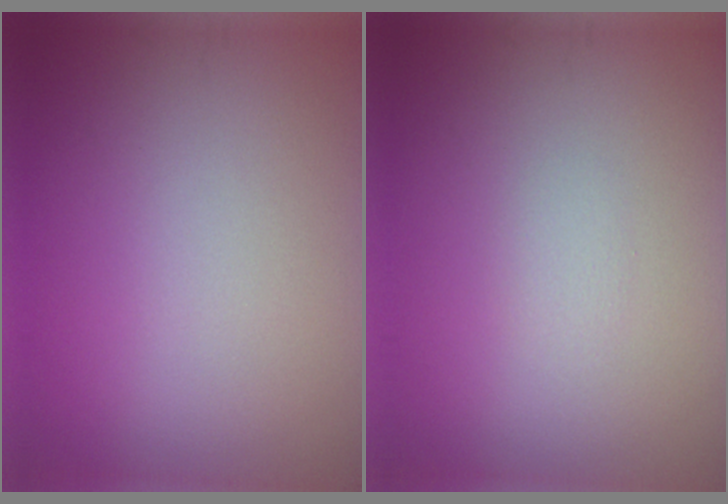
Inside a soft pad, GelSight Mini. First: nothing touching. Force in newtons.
{"total": 0.6, "press": 0.6, "slide": 0.0}